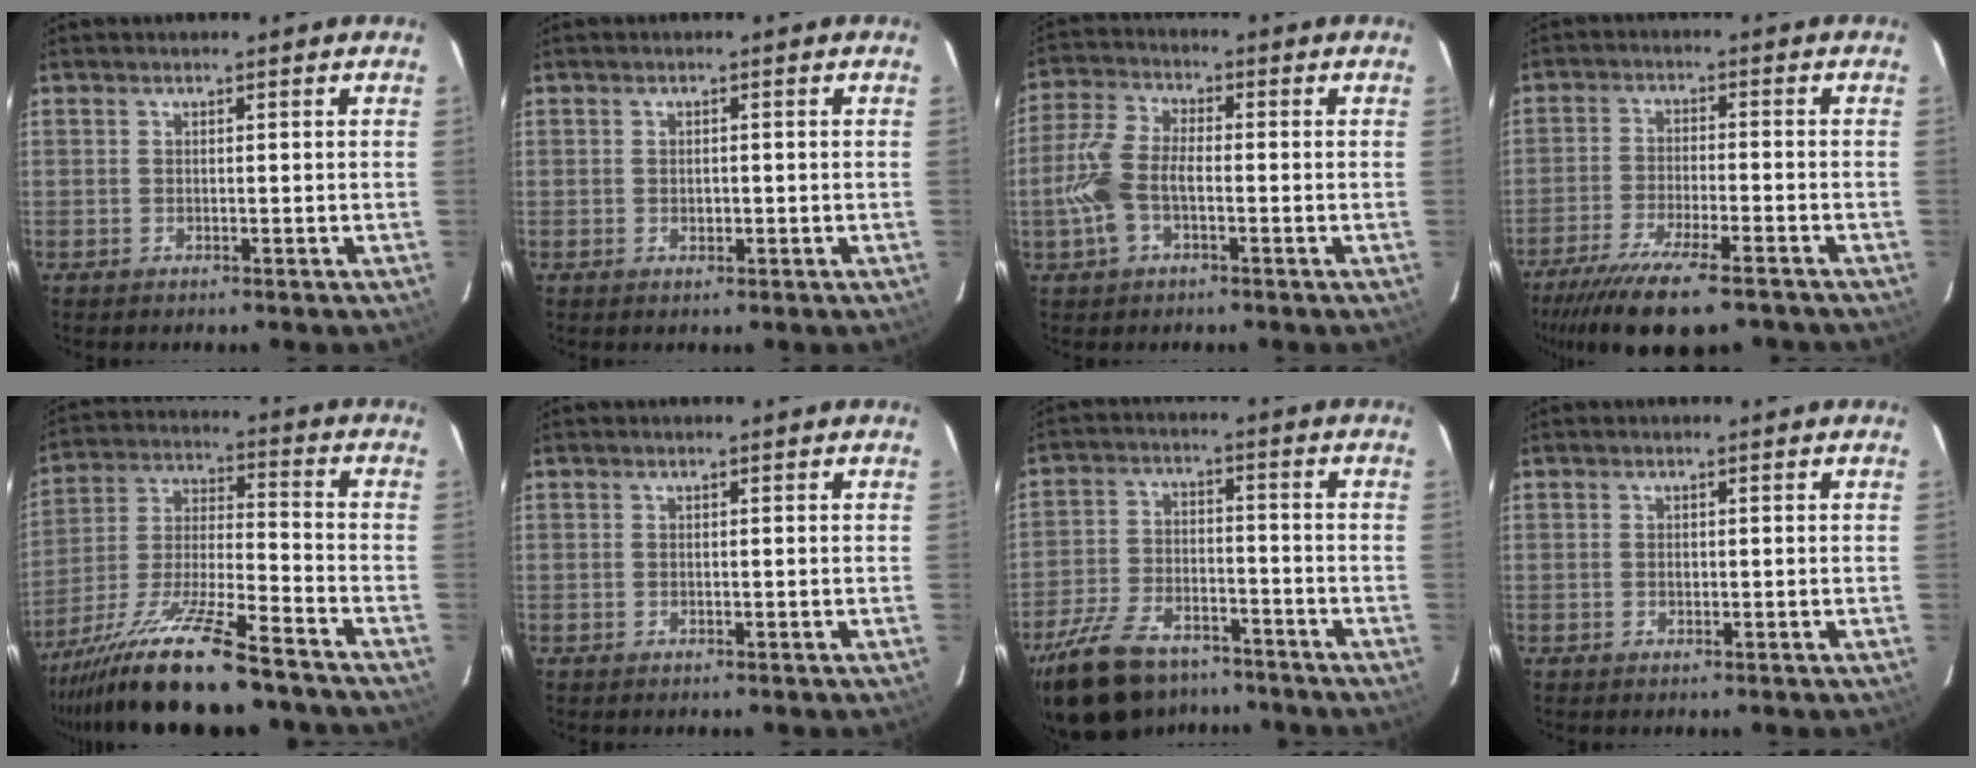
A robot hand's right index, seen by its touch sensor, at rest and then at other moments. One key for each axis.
{"total": 1.3, "fx": -0.2, "fy": 0.9, "fz": 1.0, "tx": -0.014, "ty": 0.002, "tz": -0.002}
{"total": 9.0, "fx": -2.4, "fy": 4.6, "fz": 7.3, "tx": -0.168, "ty": 0.010, "tz": -0.049}
{"total": 15.7, "fx": -12.3, "fy": 3.3, "fz": 9.2, "tx": -0.195, "ty": -0.042, "tz": -0.204}
{"total": 21.2, "fx": -16.6, "fy": 4.0, "fz": 12.6, "tx": -0.252, "ty": -0.043, "tz": -0.276}
{"total": 0.0}
{"total": 18.8, "fx": -13.9, "fy": 9.0, "fz": 8.9, "tx": -0.208, "ty": -0.010, "tz": -0.229}
{"total": 0.6, "fx": -0.1, "fy": 0.4, "fz": 0.5, "tx": -0.006, "ty": 0.002, "tz": 0.000}